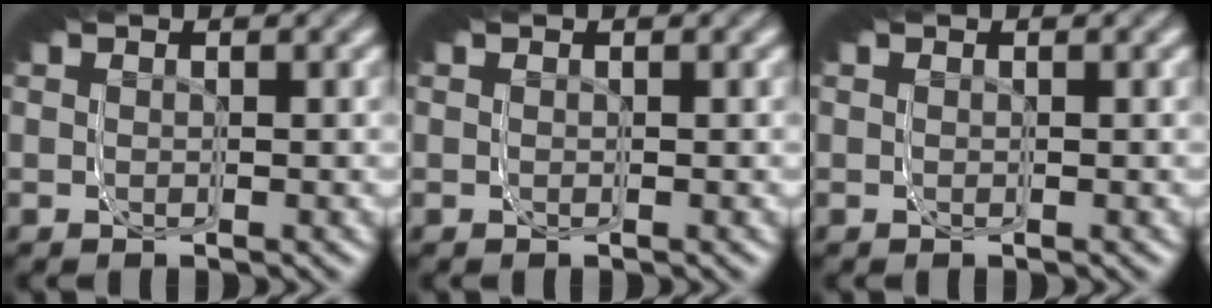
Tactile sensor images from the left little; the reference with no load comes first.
{"total": 0.0}
{"total": 0.0}